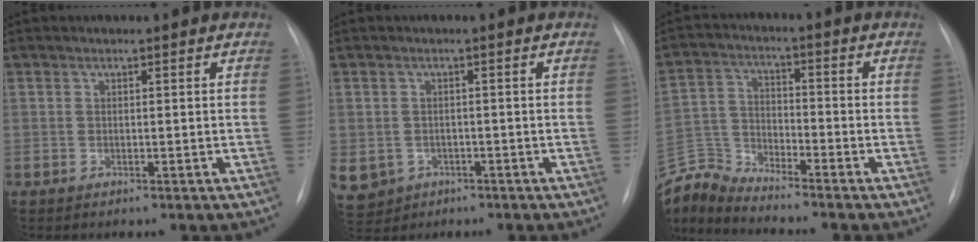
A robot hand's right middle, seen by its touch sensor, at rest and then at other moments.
{"total": 10.3, "force": [-4.2, 8.8, 3.2], "torque": [-0.104, 0.002, -0.050]}
{"total": 8.3, "force": [-8.3, -1.0, 0.1], "torque": [-0.012, 0.009, -0.164]}